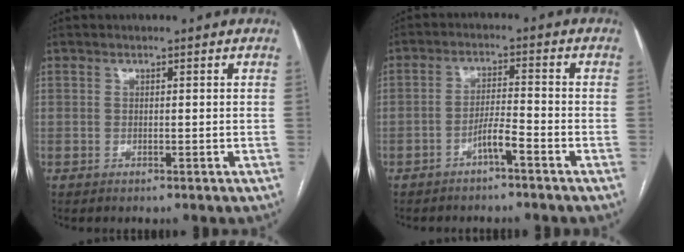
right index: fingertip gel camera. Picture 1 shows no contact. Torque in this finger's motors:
{"motor_torque": [0.69, -0.37, 0.42, 0.09]}